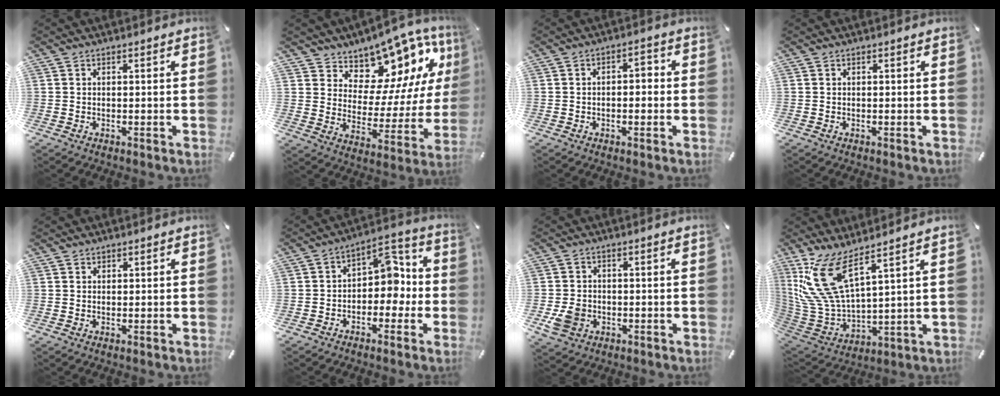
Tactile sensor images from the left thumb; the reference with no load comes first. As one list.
[{"total": 12.8, "force": [10.2, 7.2, 3.0], "torque": [-0.042, -0.118, 0.176]}, {"total": 3.3, "force": [-1.1, 1.7, 2.5], "torque": [-0.048, 0.015, -0.024]}, {"total": 0.0}, {"total": 0.7, "force": [0.5, 0.5, 0.0], "torque": [0.001, 0.001, 0.010]}, {"total": 7.8, "force": [-0.6, 6.3, 4.6], "torque": [-0.042, -0.005, -0.018]}, {"total": 5.9, "force": [-1.7, 5.1, 2.5], "torque": [-0.045, 0.000, -0.032]}, {"total": 15.0, "force": [8.8, 6.5, 10.2], "torque": [-0.257, -0.047, 0.163]}]